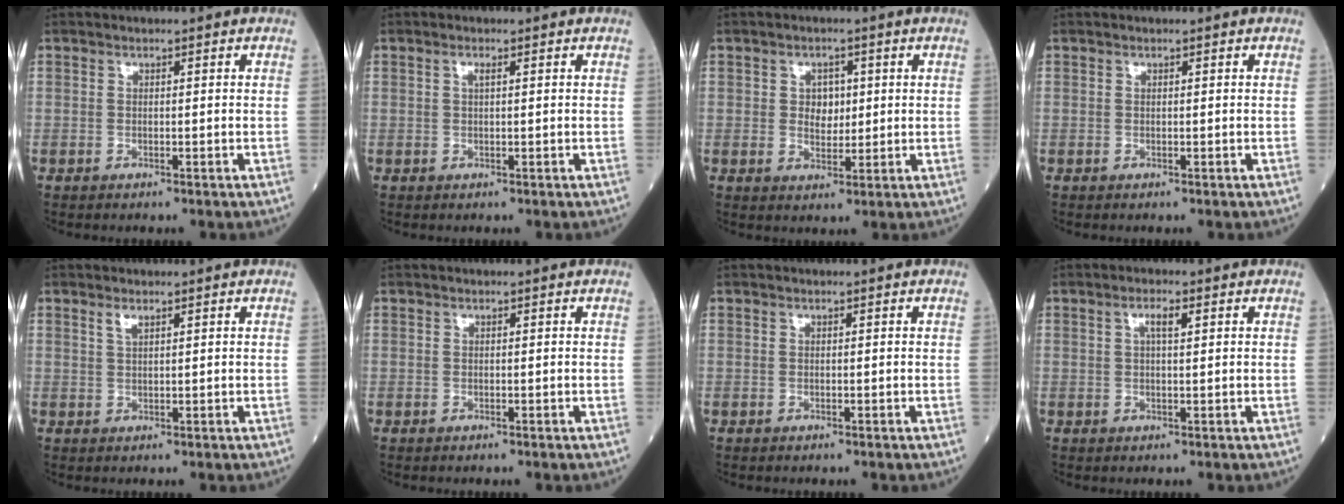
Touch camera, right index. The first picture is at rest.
{"total": 0.9, "force": [0.3, 0.2, 0.8], "torque": [-0.018, 0.002, 0.004]}
{"total": 3.7, "force": [0.8, 2.7, 2.4], "torque": [-0.031, 0.004, 0.019]}
{"total": 0.0}
{"total": 1.5, "force": [1.0, 0.4, 1.0], "torque": [-0.021, 0.000, 0.022]}
{"total": 0.0}
{"total": 0.0}
{"total": 2.3, "force": [0.9, 0.4, 2.1], "torque": [-0.041, 0.003, 0.014]}